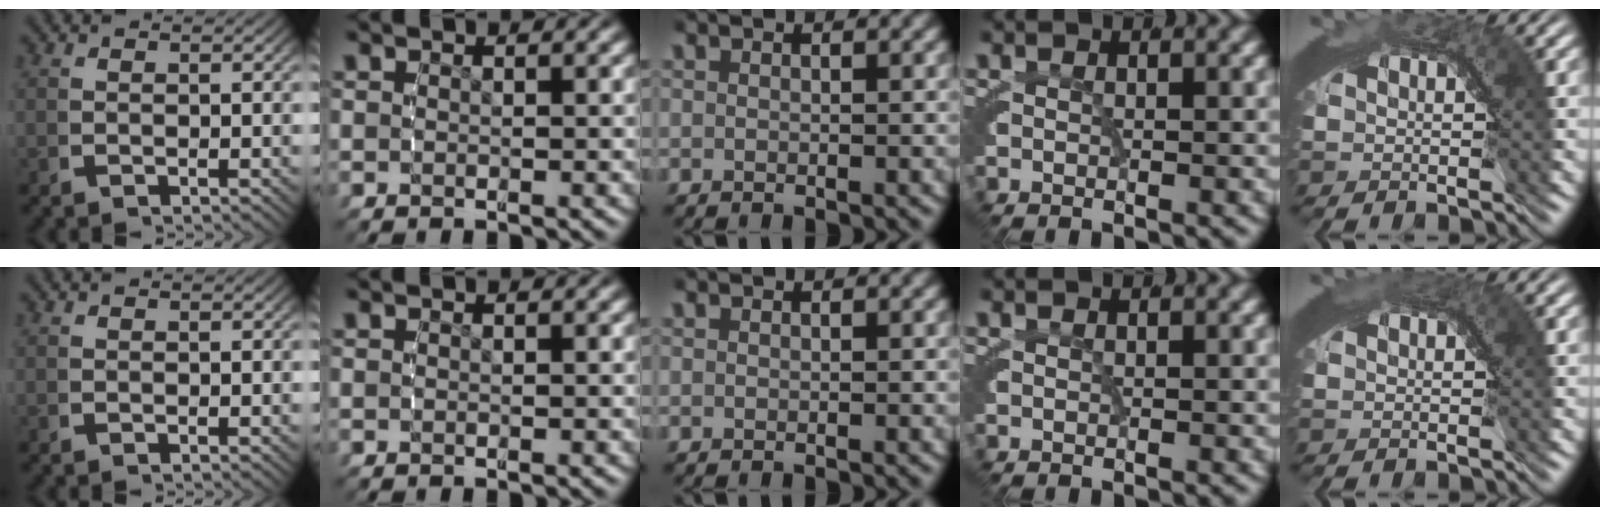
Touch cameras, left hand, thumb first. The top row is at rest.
{"little": {"total": 0.7, "force": [0.4, 0.2, 0.6], "torque": [-0.004, 0.000, 0.005]}}